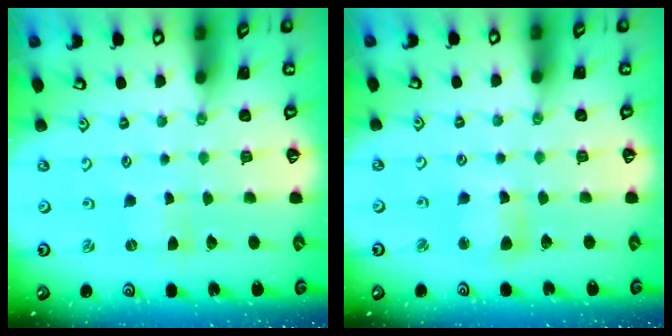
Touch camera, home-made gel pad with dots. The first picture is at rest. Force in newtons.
{"total": 6.2, "press": 6.1, "slide": 0.8}